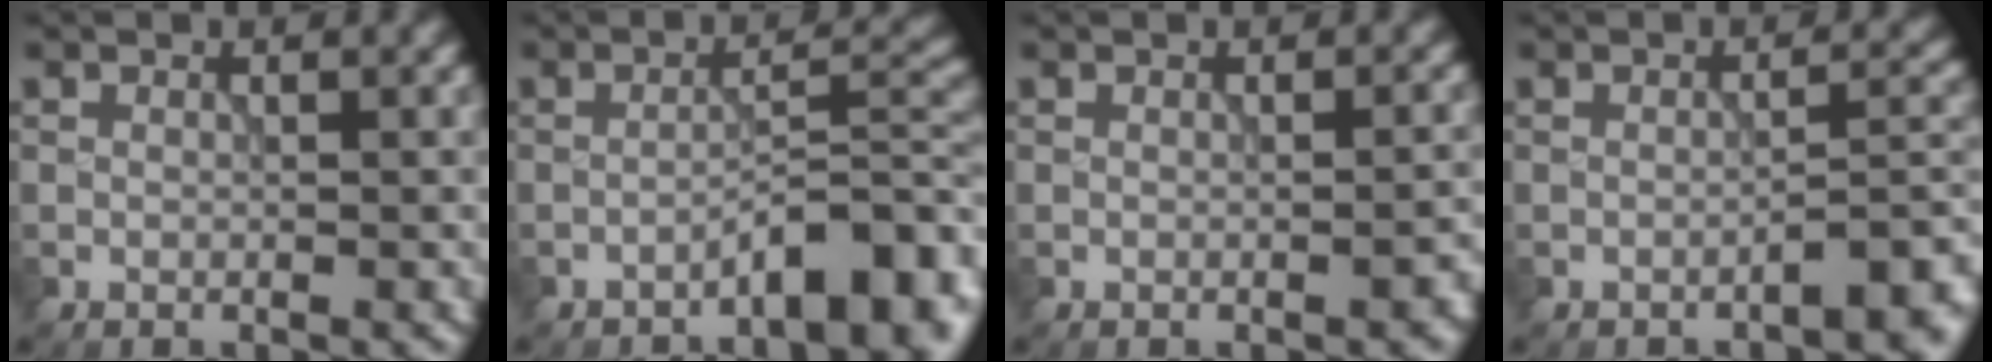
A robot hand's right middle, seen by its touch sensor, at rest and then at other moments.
{"total": 5.5, "force": [-3.4, 1.4, 4.2], "torque": [-0.058, 0.016, -0.053]}
{"total": 1.0, "force": [-0.6, 0.2, 0.9], "torque": [-0.012, 0.002, -0.006]}
{"total": 3.6, "force": [-2.3, 0.9, 2.6], "torque": [-0.033, 0.011, -0.037]}